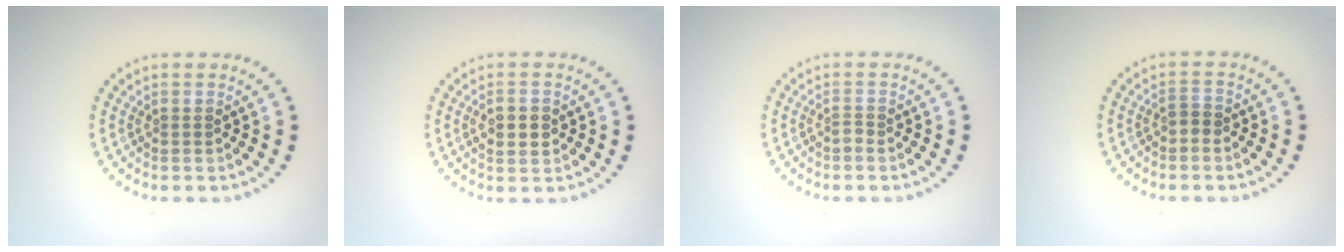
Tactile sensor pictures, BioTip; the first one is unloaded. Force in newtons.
{"total": 2.9, "press": 2.9, "slide": 0.2}
{"total": 0.8, "press": 0.5, "slide": 0.6}
{"total": 1.1, "press": 0.9, "slide": 0.6}